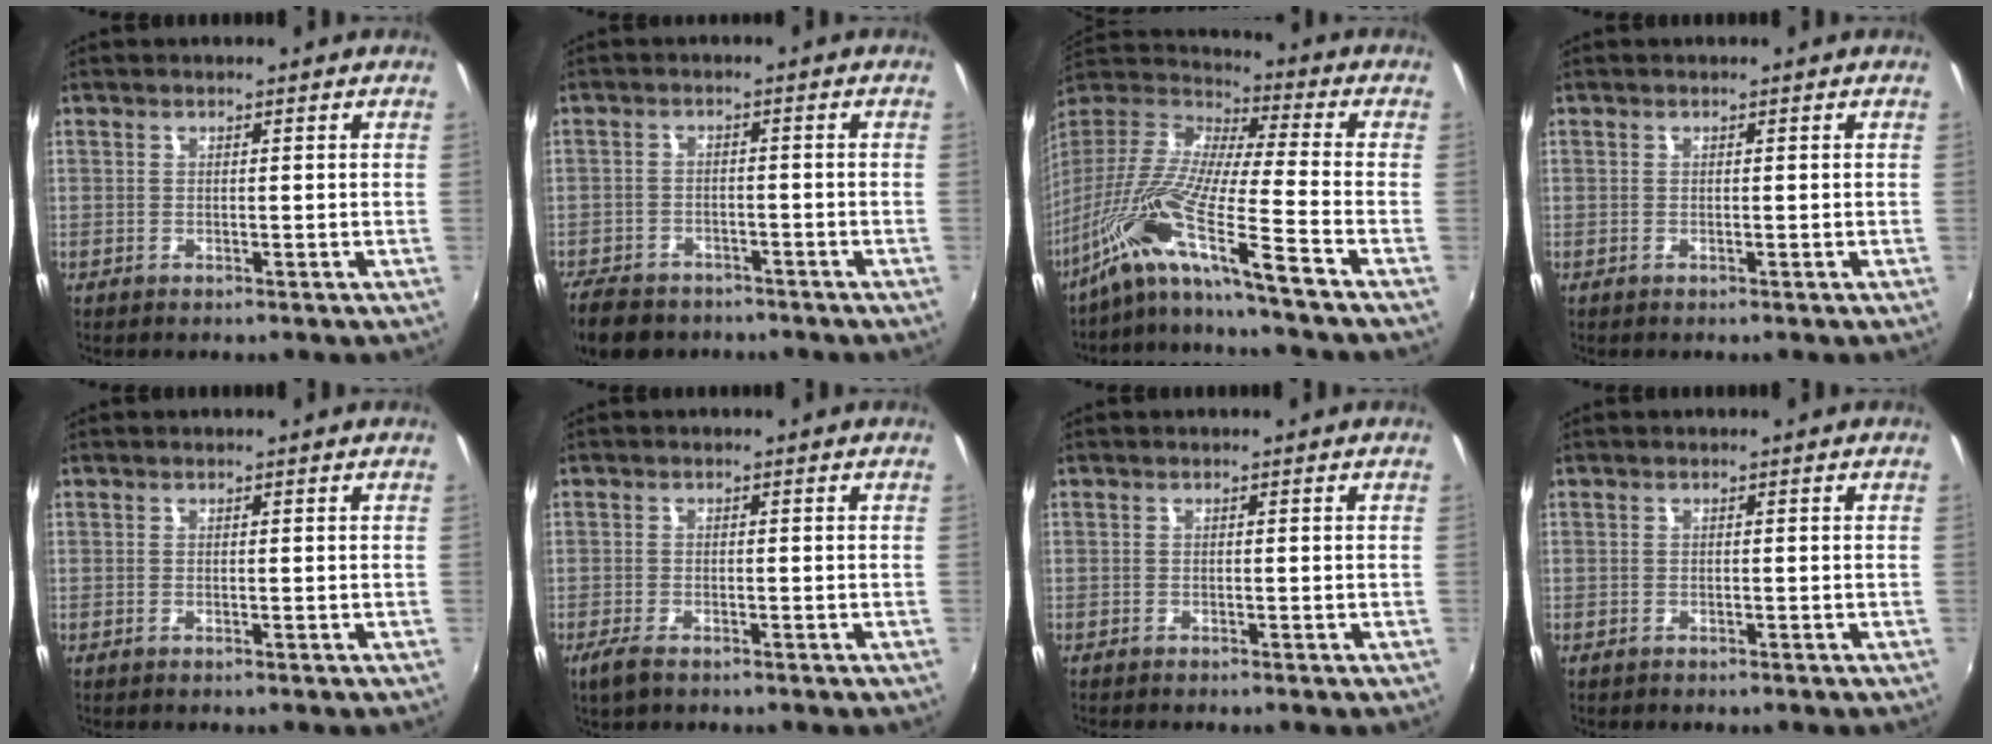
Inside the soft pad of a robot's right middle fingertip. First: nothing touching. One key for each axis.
{"total": 10.9, "fx": -8.4, "fy": 5.7, "fz": 4.0, "tx": -0.116, "ty": -0.016, "tz": -0.139}
{"total": 16.7, "fx": -12.0, "fy": -1.9, "fz": 11.4, "tx": -0.198, "ty": -0.034, "tz": -0.233}
{"total": 0.0}
{"total": 0.0}
{"total": 3.4, "fx": -2.4, "fy": 1.3, "fz": 2.0, "tx": -0.049, "ty": -0.011, "tz": -0.046}
{"total": 0.8, "fx": -0.8, "fy": 0.1, "fz": 0.2, "tx": -0.006, "ty": -0.006, "tz": -0.016}
{"total": 0.9, "fx": -0.7, "fy": 0.5, "fz": 0.2, "tx": -0.009, "ty": -0.002, "tz": -0.011}